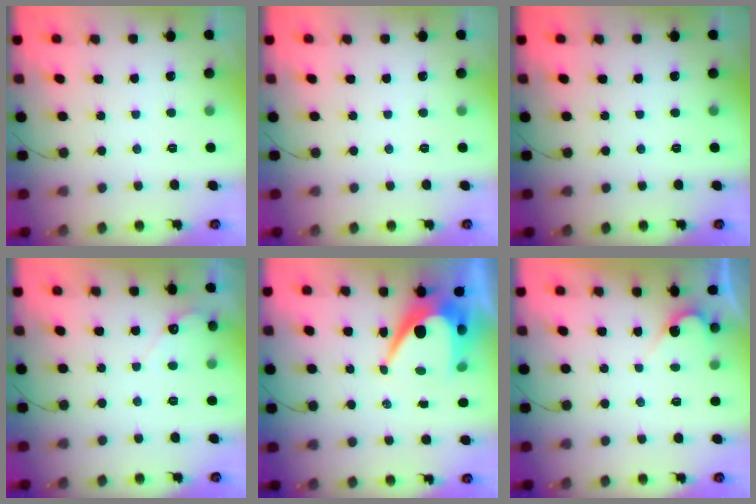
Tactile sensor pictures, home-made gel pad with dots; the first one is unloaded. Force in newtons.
{"total": 0.0}
{"total": 0.0}
{"total": 3.5, "press": 3.5, "slide": 0.3}
{"total": 10.4, "press": 10.3, "slide": 0.8}
{"total": 2.7, "press": 2.7, "slide": 0.2}